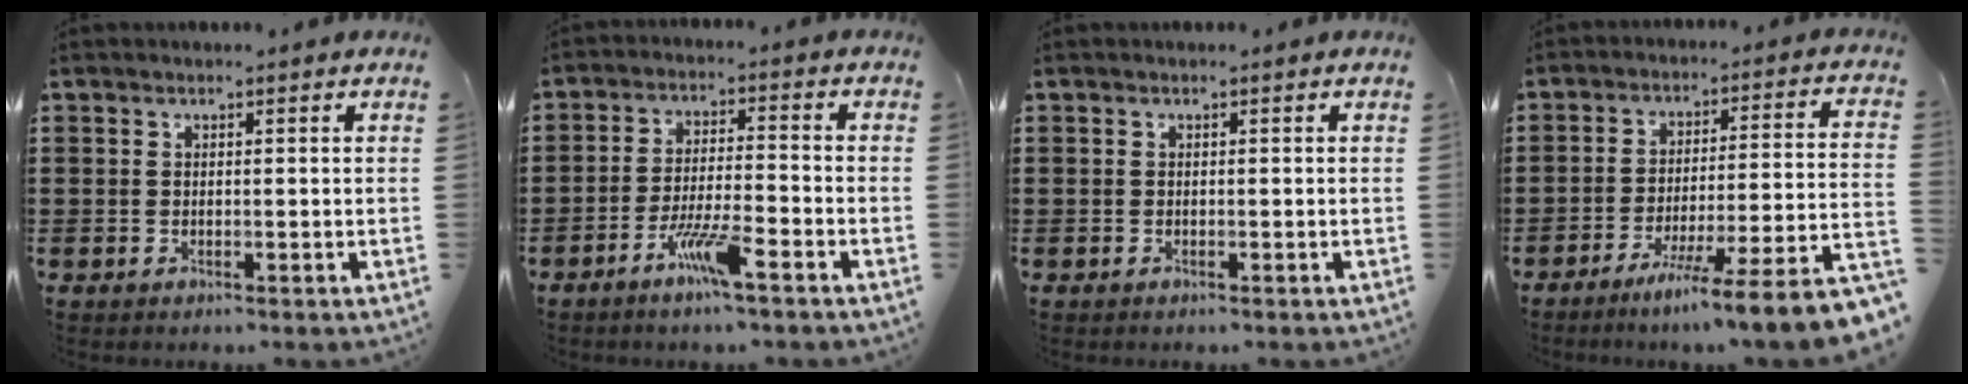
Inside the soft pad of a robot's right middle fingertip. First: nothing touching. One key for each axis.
{"total": 6.3, "fx": -4.0, "fy": 0.6, "fz": 4.9, "tx": -0.096, "ty": -0.005, "tz": -0.073}
{"total": 0.0}
{"total": 7.3, "fx": -5.3, "fy": -1.1, "fz": 4.9, "tx": -0.075, "ty": -0.026, "tz": -0.107}